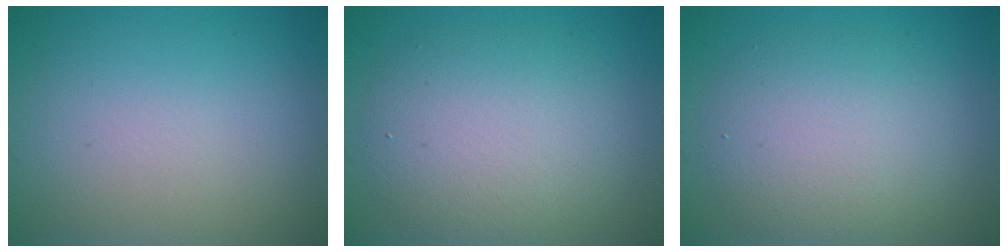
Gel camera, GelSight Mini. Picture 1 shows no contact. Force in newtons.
{"total": 6.0, "press": 6.0, "slide": 0.6}
{"total": 5.2, "press": 5.2, "slide": 0.4}